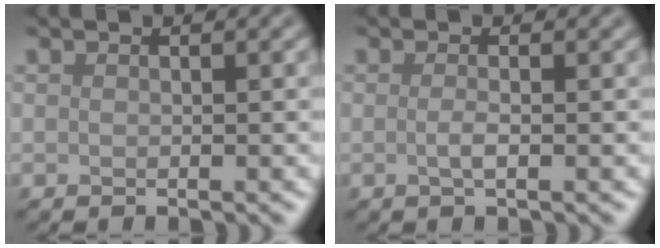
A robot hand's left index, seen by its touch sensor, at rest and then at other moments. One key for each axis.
{"total": 1.3, "fx": -0.1, "fy": 0.4, "fz": 1.3, "tx": -0.023, "ty": -0.002, "tz": -0.005}